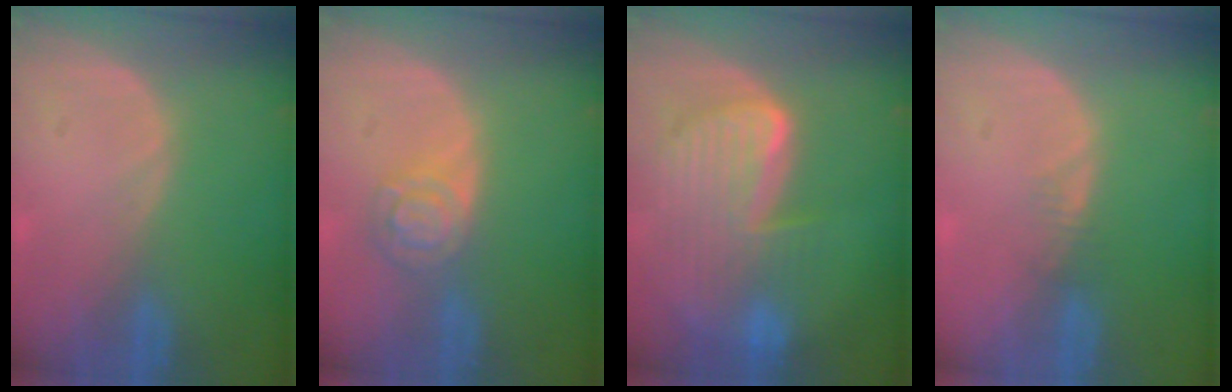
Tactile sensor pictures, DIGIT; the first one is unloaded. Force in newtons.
{"total": 5.3, "press": 4.6, "slide": 2.6}
{"total": 9.7, "press": 8.3, "slide": 5.1}
{"total": 1.3, "press": 1.2, "slide": 0.2}